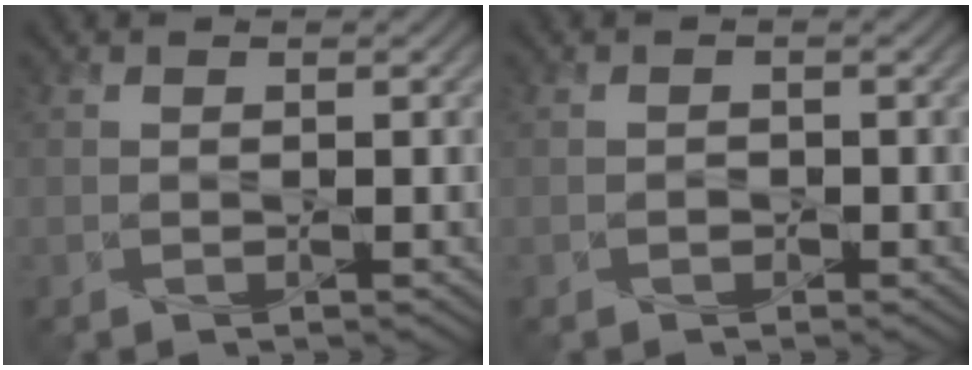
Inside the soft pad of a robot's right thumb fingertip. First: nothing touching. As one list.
[{"total": 0.9, "force": [-0.6, 0.6, 0.1], "torque": [-0.001, -0.003, -0.009]}]